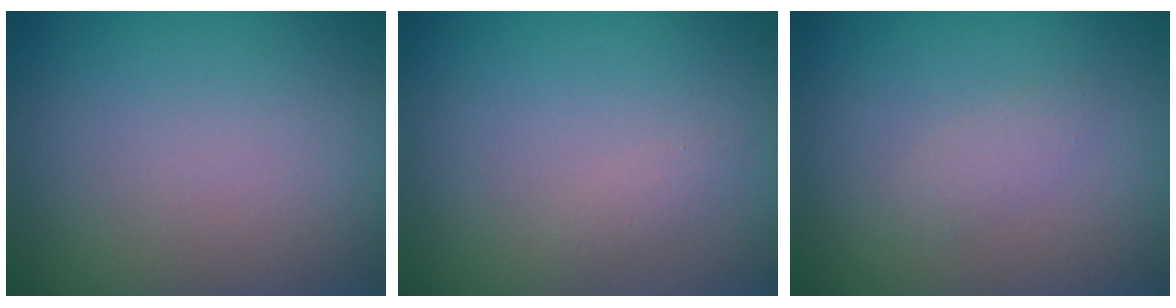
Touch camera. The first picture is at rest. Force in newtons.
{"total": 0.7, "press": 0.7, "slide": 0.1}
{"total": 1.0, "press": 1.0, "slide": 0.1}